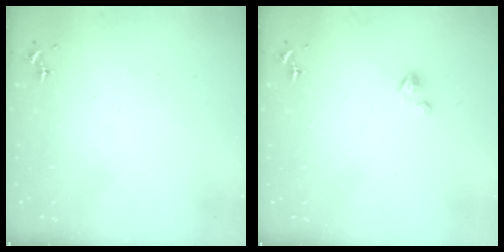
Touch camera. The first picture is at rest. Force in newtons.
{"total": 2.9, "press": 2.9, "slide": 0.2}